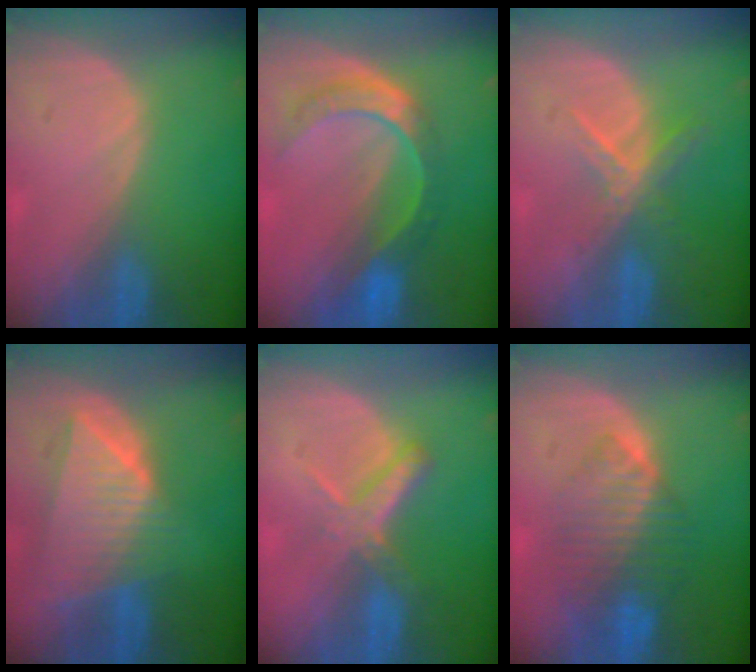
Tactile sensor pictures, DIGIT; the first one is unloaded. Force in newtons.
{"total": 8.3, "press": 7.0, "slide": 4.5}
{"total": 5.5, "press": 4.8, "slide": 2.8}
{"total": 9.1, "press": 8.2, "slide": 4.1}
{"total": 5.5, "press": 4.9, "slide": 2.5}
{"total": 7.9, "press": 7.3, "slide": 2.9}